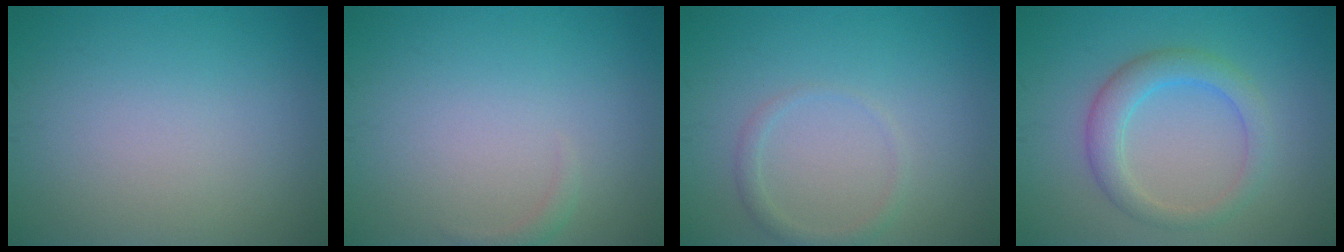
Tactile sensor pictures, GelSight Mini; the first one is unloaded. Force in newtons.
{"total": 0.8, "press": 0.8, "slide": 0.1}
{"total": 1.3, "press": 1.3, "slide": 0.0}
{"total": 3.5, "press": 3.5, "slide": 0.1}